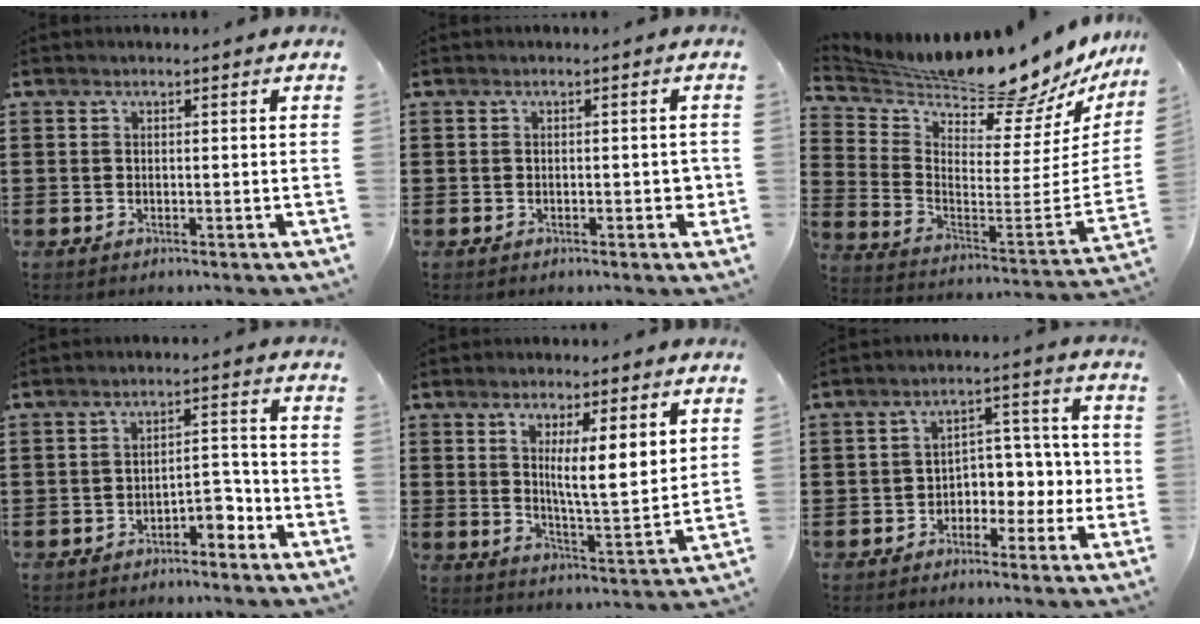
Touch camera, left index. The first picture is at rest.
{"total": 1.7, "force": [-0.5, 0.7, 1.5], "torque": [-0.026, 0.003, -0.010]}
{"total": 8.4, "force": [8.3, -0.9, 0.6], "torque": [-0.028, -0.110, 0.129]}
{"total": 3.9, "force": [-3.2, 1.3, 1.8], "torque": [-0.032, 0.012, -0.064]}
{"total": 6.7, "force": [3.4, 1.2, 5.6], "torque": [-0.093, -0.026, 0.051]}
{"total": 4.4, "force": [-1.8, 3.5, 2.0], "torque": [-0.039, 0.007, -0.040]}